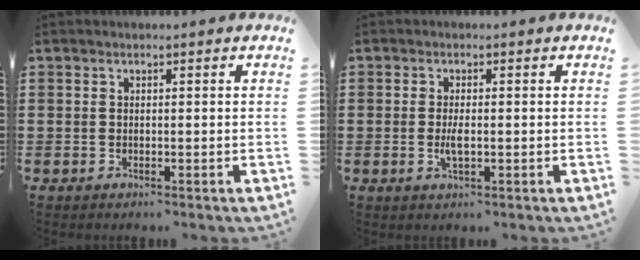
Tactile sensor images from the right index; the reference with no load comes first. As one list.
[{"total": 2.7, "force": [-0.4, 0.9, 2.6], "torque": [-0.054, -0.005, -0.009]}]